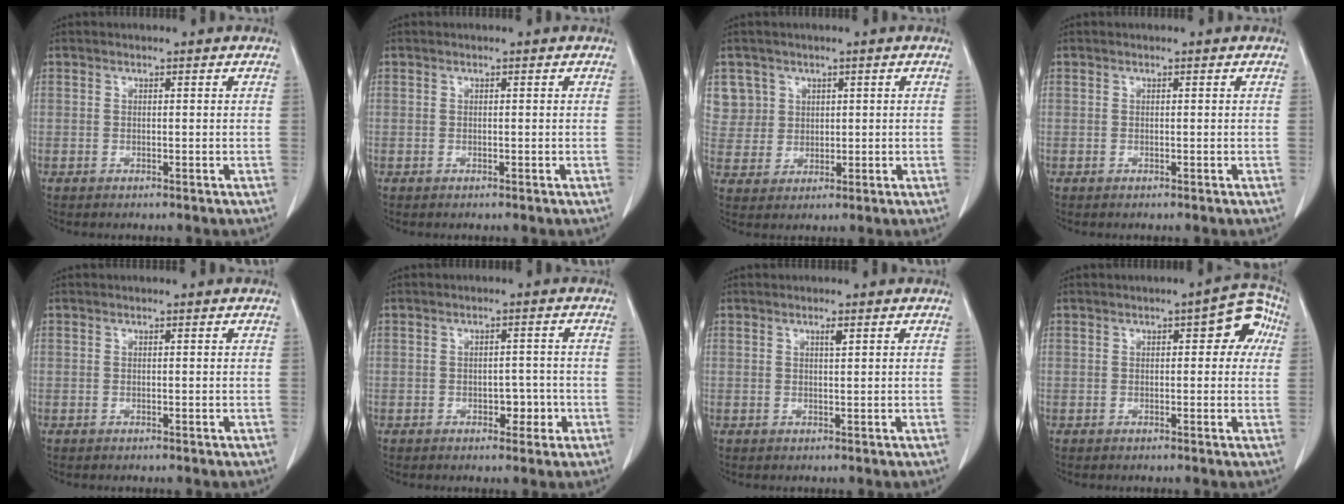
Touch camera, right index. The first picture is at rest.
{"total": 0.0}
{"total": 5.9, "force": [2.6, 5.3, -0.3], "torque": [0.012, 0.011, 0.062]}
{"total": 0.0}
{"total": 0.0}
{"total": 3.1, "force": [-1.0, 1.9, 2.2], "torque": [-0.021, 0.007, -0.009]}
{"total": 0.9, "force": [0.5, 0.0, 0.8], "torque": [-0.016, -0.001, 0.010]}
{"total": 6.5, "force": [1.8, 2.6, 5.7], "torque": [-0.051, 0.030, 0.014]}